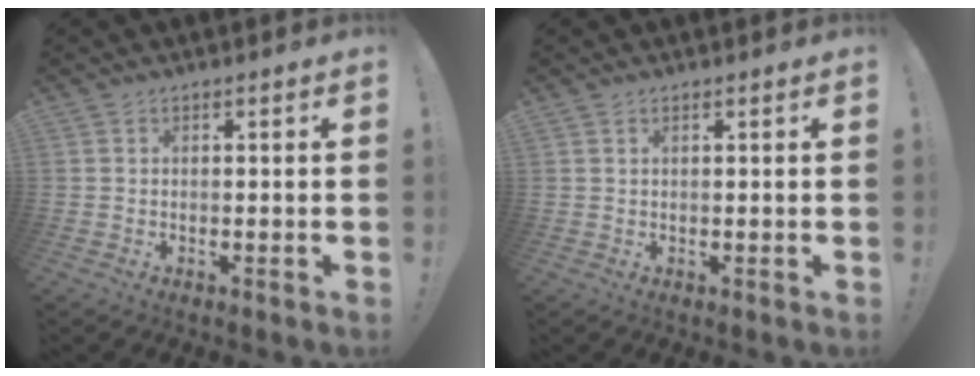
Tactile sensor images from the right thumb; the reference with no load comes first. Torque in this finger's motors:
{"motor_torque": [0.14, 0.06, 0.06, -0.12, 0.12]}